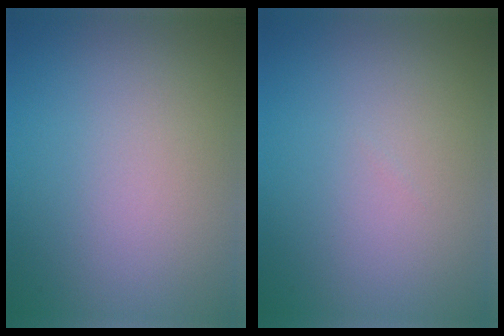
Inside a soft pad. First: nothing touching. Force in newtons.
{"total": 0.0}